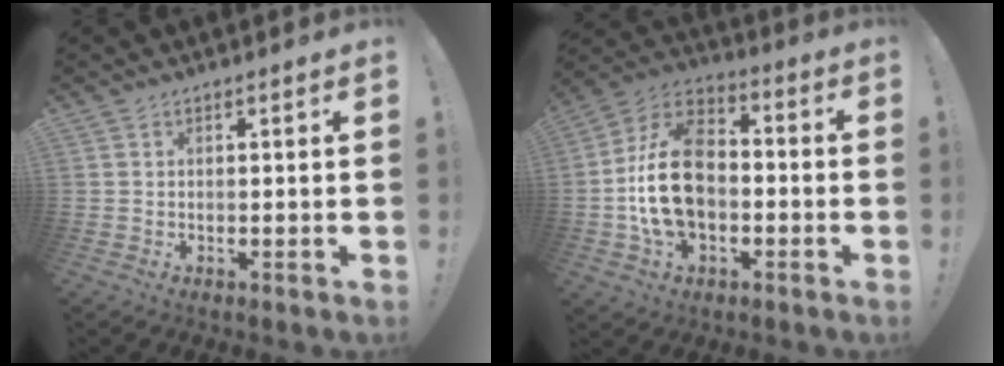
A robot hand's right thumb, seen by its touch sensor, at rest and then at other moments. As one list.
[{"total": 18.7, "force": [-2.6, 13.0, 13.2], "torque": [-0.236, 0.036, -0.037]}]